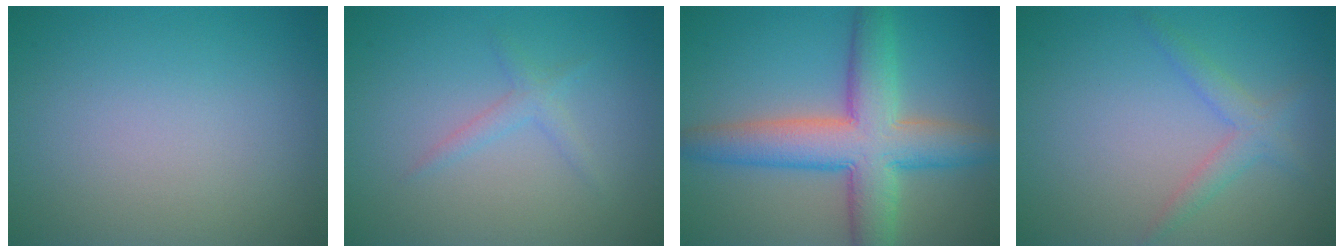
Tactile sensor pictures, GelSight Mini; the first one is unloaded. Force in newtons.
{"total": 1.3, "press": 1.3, "slide": 0.1}
{"total": 8.4, "press": 8.4, "slide": 0.4}
{"total": 2.1, "press": 2.1, "slide": 0.1}